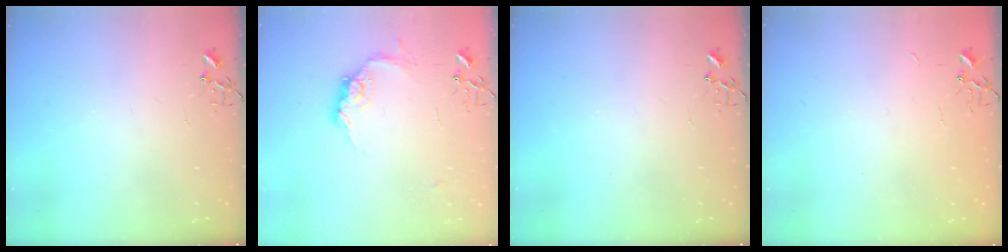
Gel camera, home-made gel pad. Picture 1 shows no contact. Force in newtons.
{"total": 11.2, "press": 11.2, "slide": 0.3}
{"total": 0.0}
{"total": 1.9, "press": 1.9, "slide": 0.3}